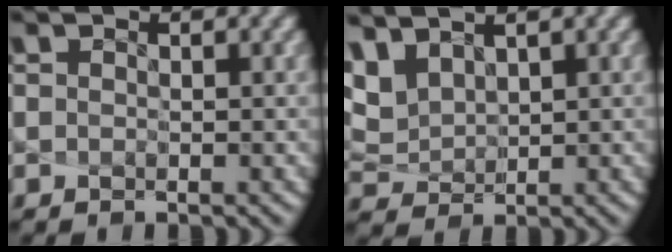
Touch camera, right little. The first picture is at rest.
{"total": 4.2, "force": [2.8, 2.2, 2.2], "torque": [-0.089, 0.010, 0.080]}